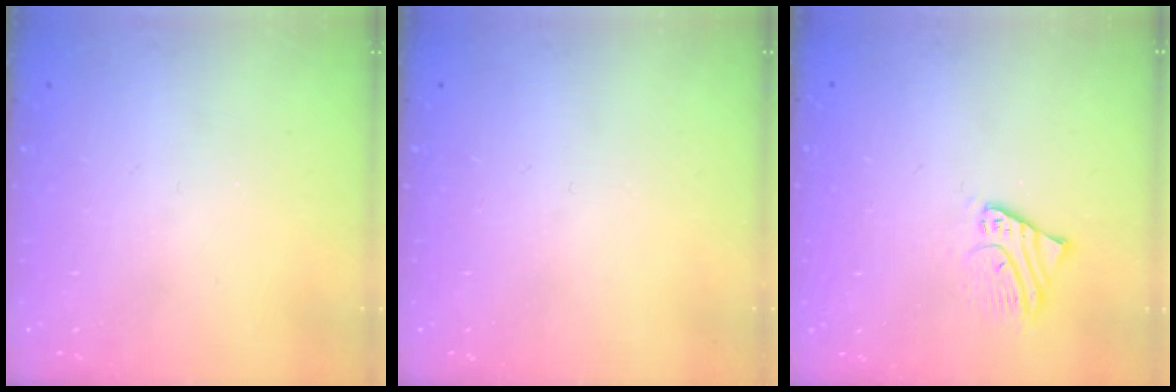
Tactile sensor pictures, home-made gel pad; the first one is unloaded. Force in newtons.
{"total": 0.0}
{"total": 1.8, "press": 1.8, "slide": 0.1}